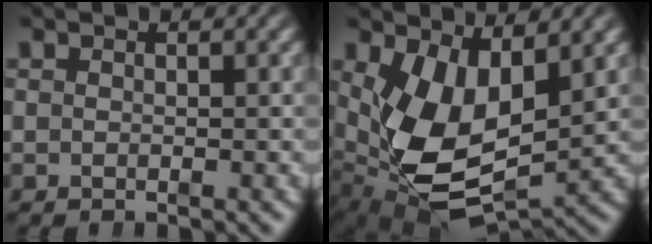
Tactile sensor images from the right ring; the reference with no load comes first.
{"total": 10.5, "force": [-0.5, 6.6, 8.2], "torque": [-0.182, -0.048, 0.018]}